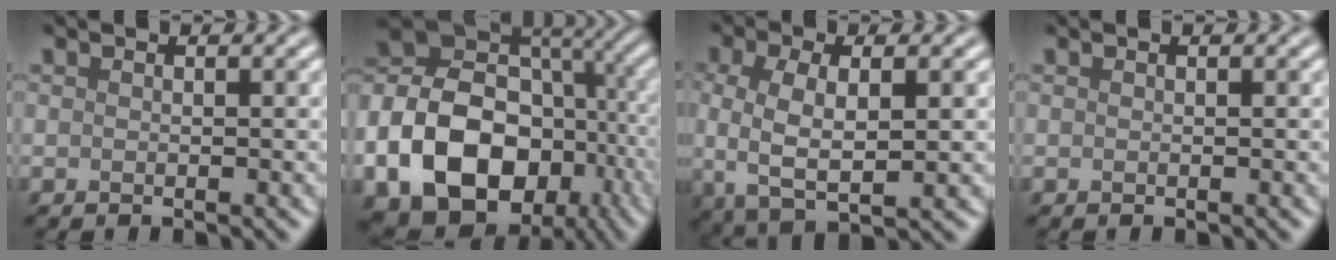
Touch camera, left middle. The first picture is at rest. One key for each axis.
{"total": 18.2, "fx": -5.5, "fy": 13.9, "fz": 10.3, "tx": -0.217, "ty": -0.006, "tz": -0.096}
{"total": 5.3, "fx": -0.2, "fy": 2.1, "fz": 4.8, "tx": -0.099, "ty": -0.004, "tz": -0.003}
{"total": 0.0}